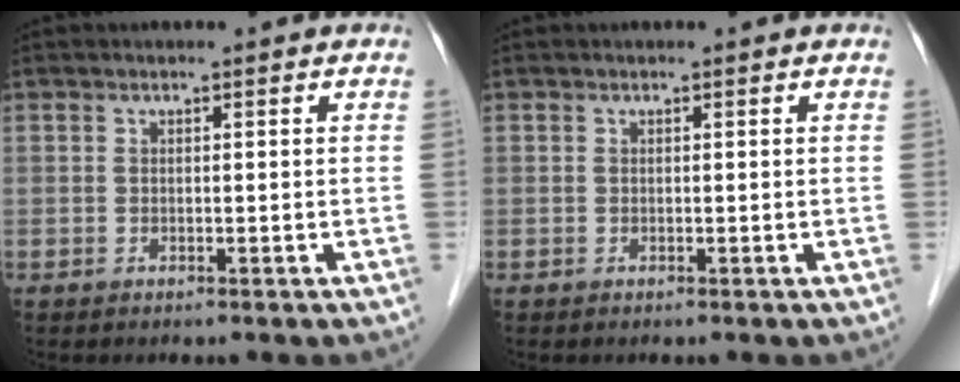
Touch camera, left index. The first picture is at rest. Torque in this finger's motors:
{"motor_torque": [0.09, -0.08, -0.03, 0.01]}